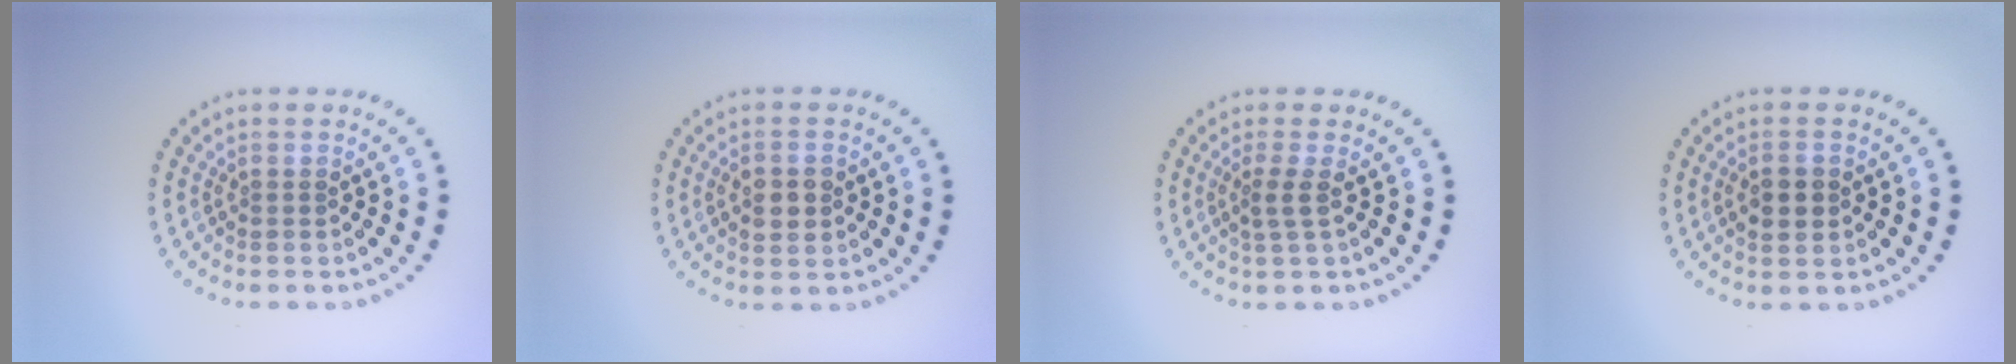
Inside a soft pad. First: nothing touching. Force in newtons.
{"total": 2.8, "press": 2.8, "slide": 0.2}
{"total": 1.8, "press": 1.2, "slide": 1.3}
{"total": 2.1, "press": 2.1, "slide": 0.1}